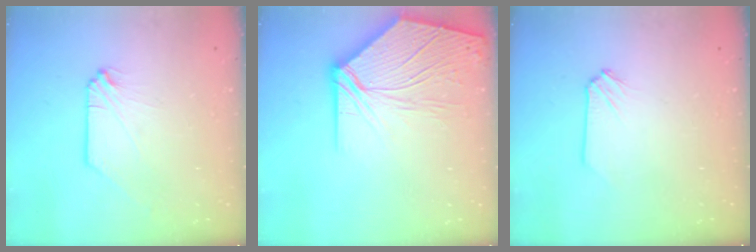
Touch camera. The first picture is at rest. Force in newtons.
{"total": 16.2, "press": 16.0, "slide": 2.6}
{"total": 0.0}